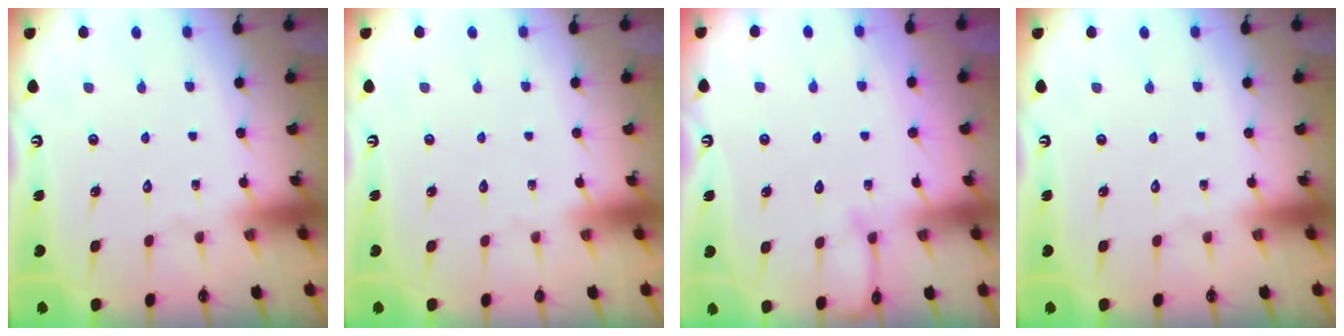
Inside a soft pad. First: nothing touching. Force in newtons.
{"total": 0.0}
{"total": 4.9, "press": 4.9, "slide": 0.4}
{"total": 0.0}